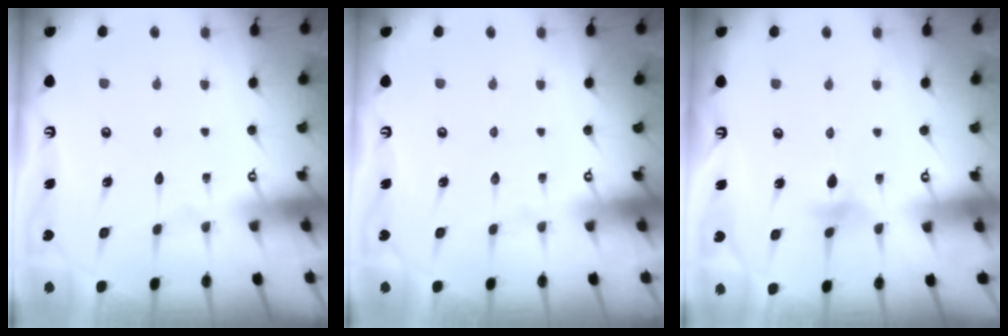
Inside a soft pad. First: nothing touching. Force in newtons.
{"total": 0.0}
{"total": 4.9, "press": 4.8, "slide": 1.0}